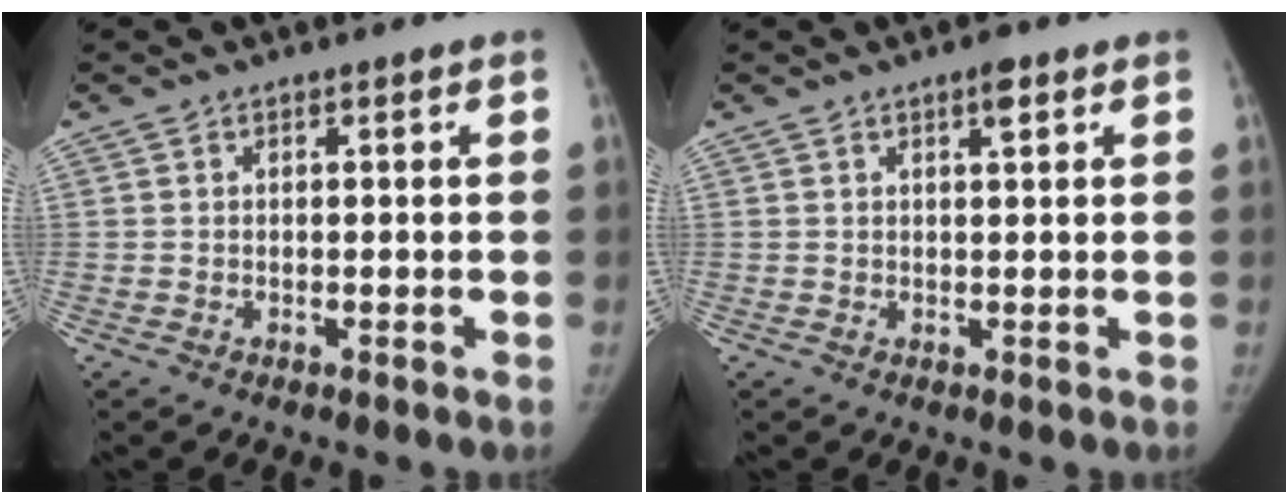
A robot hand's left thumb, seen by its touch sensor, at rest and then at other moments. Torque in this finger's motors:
{"motor_torque": [0.09, -0.15, 0.48, -0.37, 0.08]}